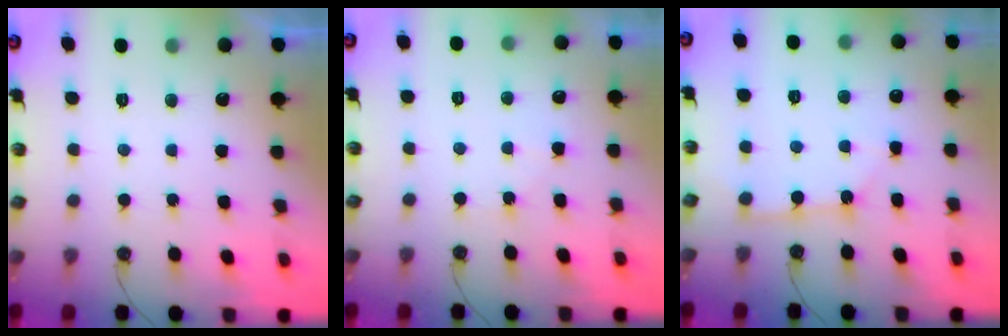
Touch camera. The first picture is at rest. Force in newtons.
{"total": 3.7, "press": 3.7, "slide": 0.6}
{"total": 2.7, "press": 2.7, "slide": 0.3}